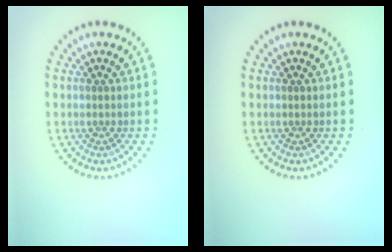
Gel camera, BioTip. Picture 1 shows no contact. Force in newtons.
{"total": 0.0}